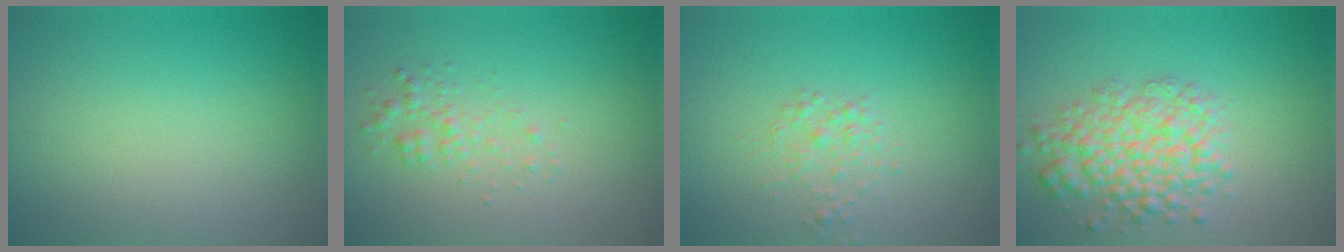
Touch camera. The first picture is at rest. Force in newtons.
{"total": 1.6, "press": 1.6, "slide": 0.0}
{"total": 1.5, "press": 1.5, "slide": 0.0}
{"total": 5.3, "press": 5.3, "slide": 0.2}